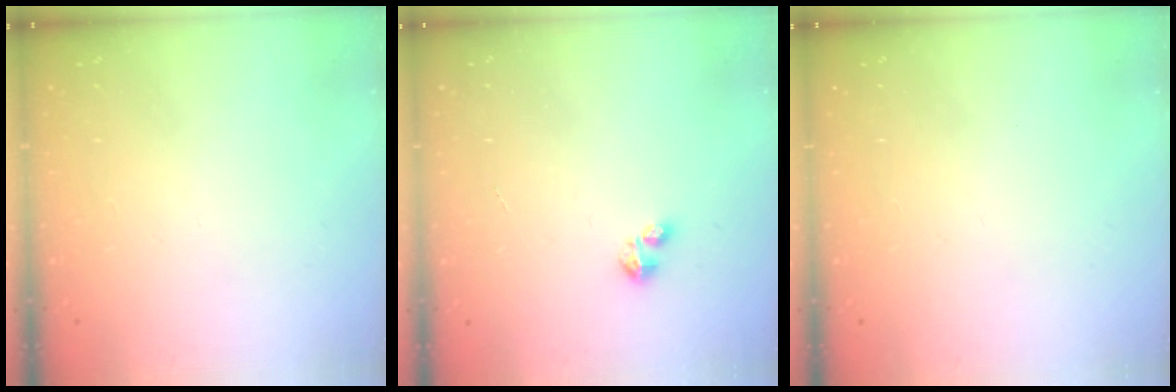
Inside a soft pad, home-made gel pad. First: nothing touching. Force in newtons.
{"total": 1.6, "press": 1.6, "slide": 0.3}
{"total": 0.0}